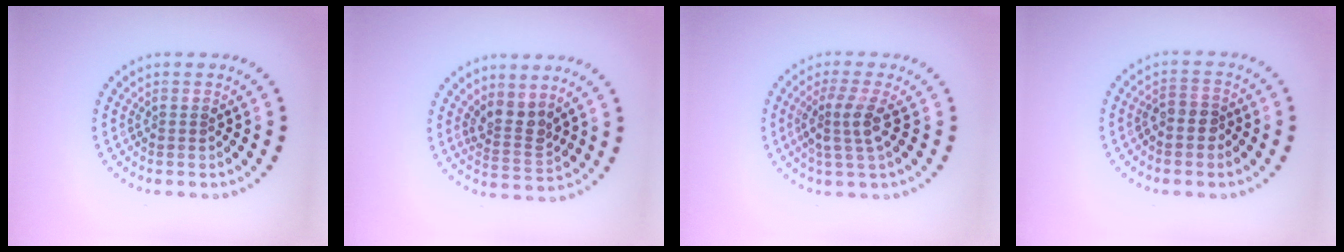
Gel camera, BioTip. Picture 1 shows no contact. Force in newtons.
{"total": 2.6, "press": 2.0, "slide": 1.7}
{"total": 2.8, "press": 2.1, "slide": 1.8}
{"total": 2.0, "press": 1.8, "slide": 0.9}